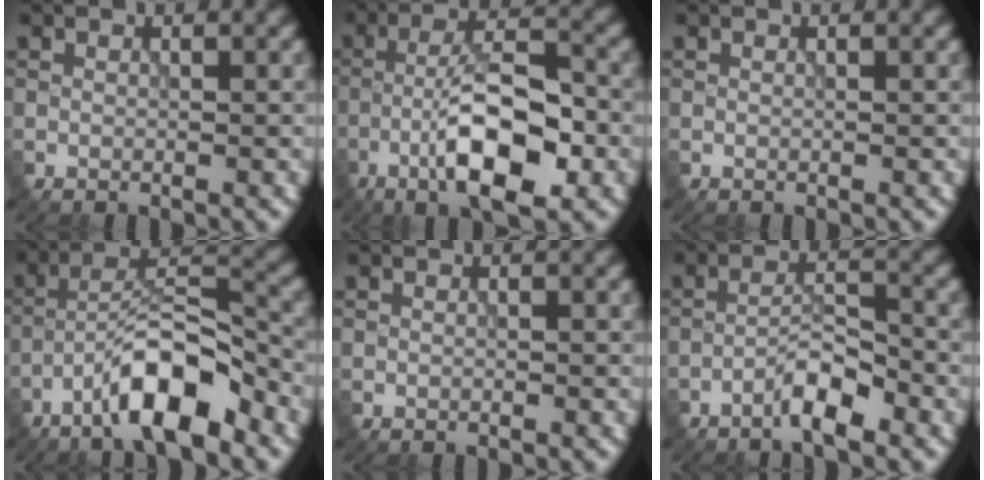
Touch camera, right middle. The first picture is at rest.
{"total": 8.6, "force": [-3.5, 2.5, 7.4], "torque": [-0.122, 0.017, -0.066]}
{"total": 0.0}
{"total": 7.6, "force": [-4.6, 1.9, 5.7], "torque": [-0.095, 0.017, -0.085]}
{"total": 0.0}
{"total": 3.1, "force": [-2.2, 0.4, 2.1], "torque": [-0.036, 0.012, -0.046]}